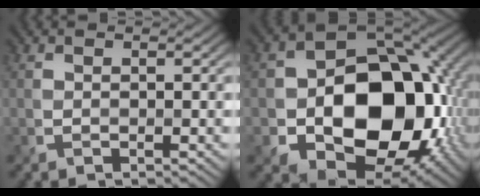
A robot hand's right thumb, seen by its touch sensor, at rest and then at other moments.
{"total": 17.2, "force": [-2.7, 12.2, 11.8], "torque": [-0.164, -0.023, -0.041]}